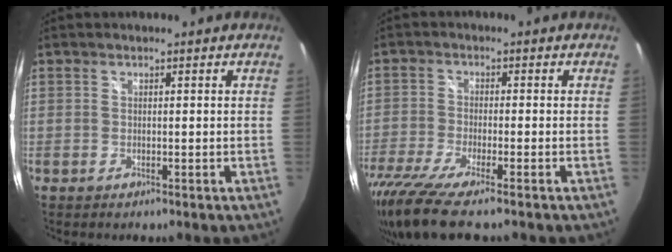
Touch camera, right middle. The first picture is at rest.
{"total": 12.1, "force": [-9.4, 1.1, 7.6], "torque": [-0.175, -0.055, -0.169]}